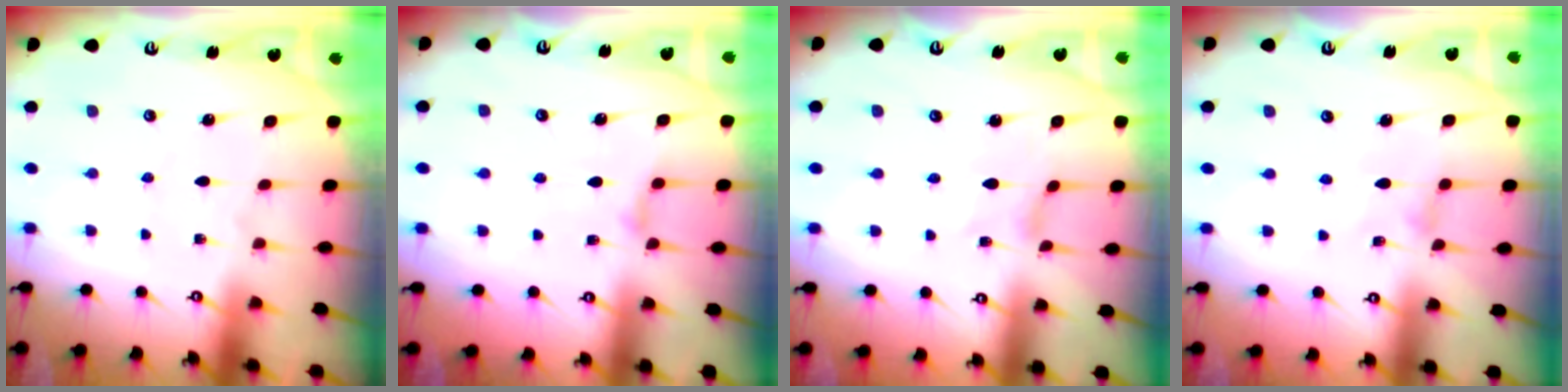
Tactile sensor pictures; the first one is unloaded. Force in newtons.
{"total": 4.5, "press": 4.5, "slide": 0.4}
{"total": 1.1, "press": 1.0, "slide": 0.2}
{"total": 0.0}